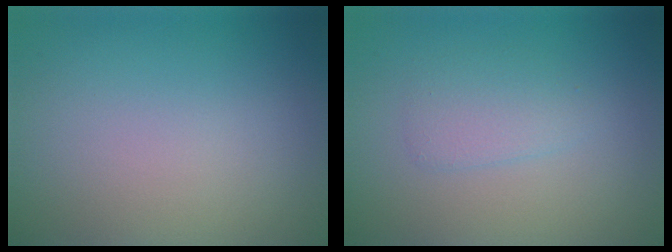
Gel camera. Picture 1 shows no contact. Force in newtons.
{"total": 1.9, "press": 1.9, "slide": 0.0}